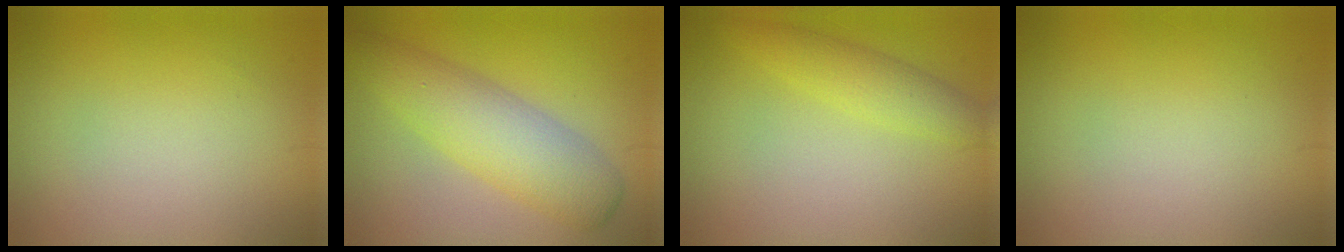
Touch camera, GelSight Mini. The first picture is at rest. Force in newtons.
{"total": 5.8, "press": 5.8, "slide": 0.1}
{"total": 2.7, "press": 2.7, "slide": 0.1}
{"total": 0.0}